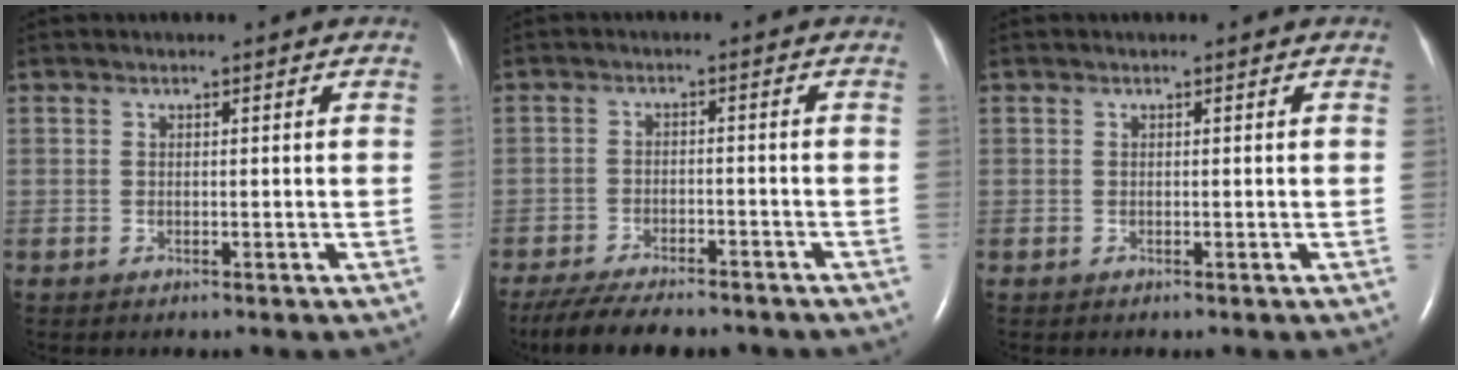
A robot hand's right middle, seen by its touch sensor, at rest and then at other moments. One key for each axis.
{"total": 12.9, "fx": -10.9, "fy": 3.4, "fz": 5.9, "tx": -0.108, "ty": -0.013, "tz": -0.159}
{"total": 0.0}